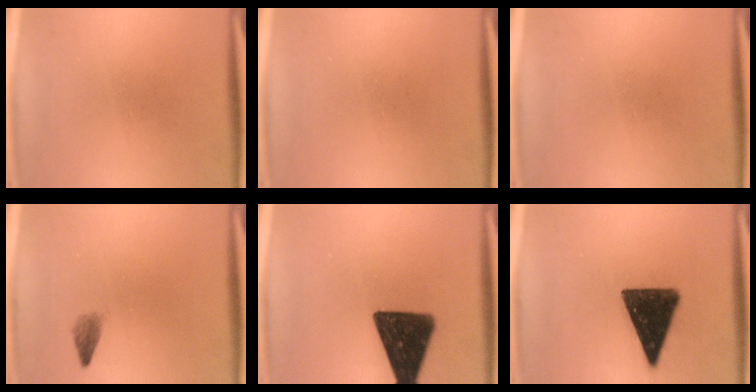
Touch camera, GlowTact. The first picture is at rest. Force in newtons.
{"total": 0.0}
{"total": 0.0}
{"total": 1.4}
{"total": 16.3}
{"total": 14.3}